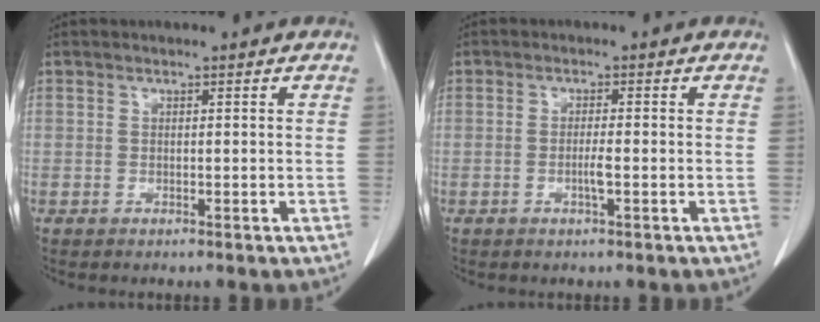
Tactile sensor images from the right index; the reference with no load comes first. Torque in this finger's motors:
{"motor_torque": [-0.05, 0.08, 0.05, 0.04]}